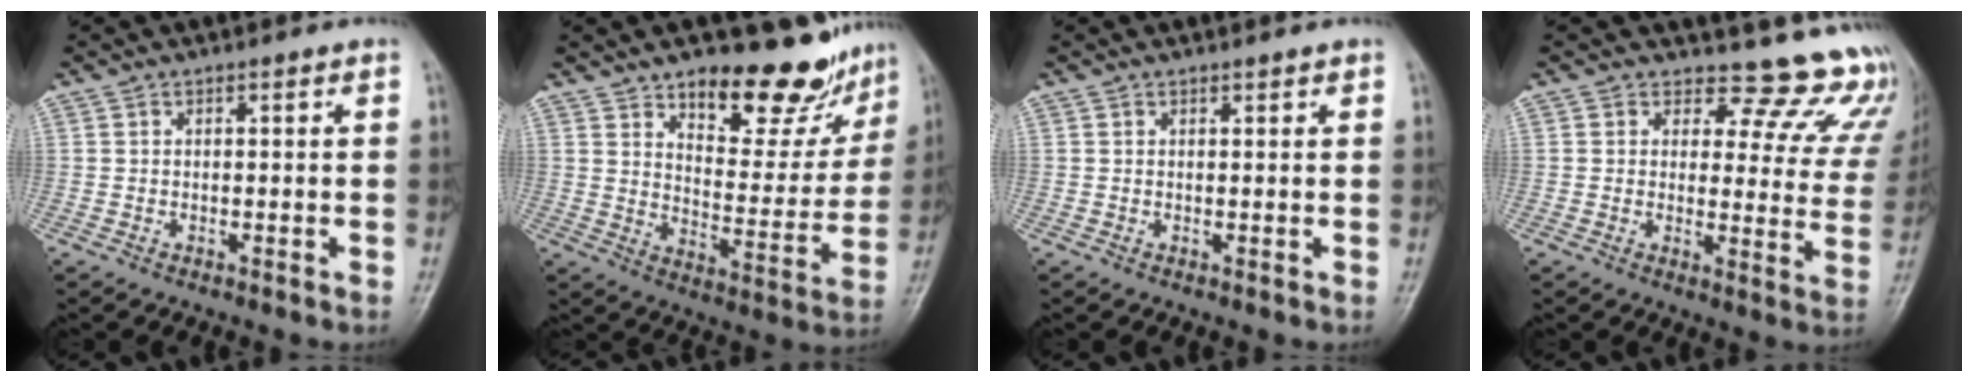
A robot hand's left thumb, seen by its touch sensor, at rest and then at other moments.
{"total": 15.7, "force": [12.5, 6.2, 7.4], "torque": [-0.042, -0.095, 0.183]}
{"total": 0.5, "force": [0.4, 0.2, 0.2], "torque": [-0.005, -0.004, 0.006]}
{"total": 14.1, "force": [13.0, 5.1, 1.9], "torque": [0.027, -0.125, 0.120]}